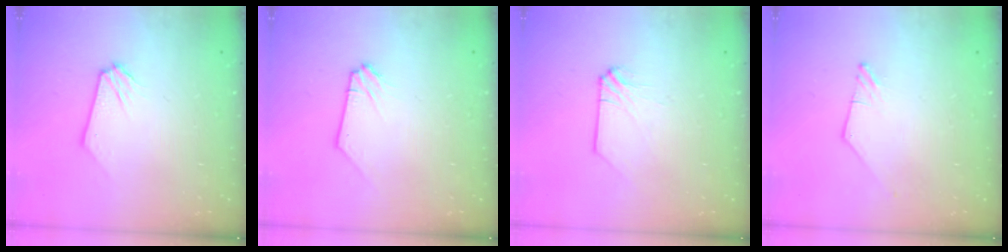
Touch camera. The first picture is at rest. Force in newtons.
{"total": 0.0}
{"total": 0.0}
{"total": 0.0}